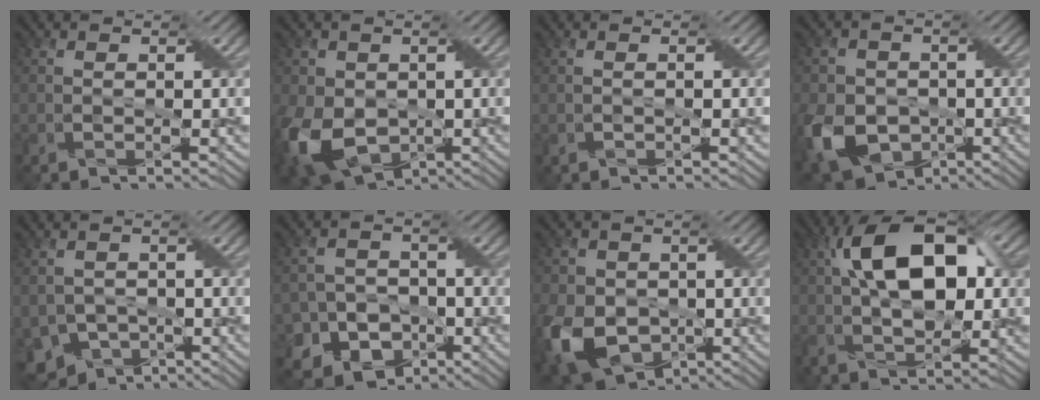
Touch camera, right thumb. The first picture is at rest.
{"total": 12.1, "force": [-2.4, 8.7, 8.1], "torque": [-0.203, -0.029, -0.047]}
{"total": 0.5, "force": [-0.2, 0.2, 0.4], "torque": [-0.010, 0.003, -0.001]}
{"total": 10.8, "force": [-3.4, 8.3, 6.0], "torque": [-0.153, -0.032, -0.069]}
{"total": 6.3, "force": [-3.1, 4.5, 3.1], "torque": [-0.071, -0.020, -0.056]}
{"total": 10.5, "force": [-5.9, 7.9, 3.4], "torque": [-0.063, -0.021, -0.109]}
{"total": 13.1, "force": [-3.7, 9.9, 7.8], "torque": [-0.191, -0.037, -0.062]}
{"total": 13.5, "force": [2.9, 7.0, 11.2], "torque": [-0.195, 0.023, 0.042]}